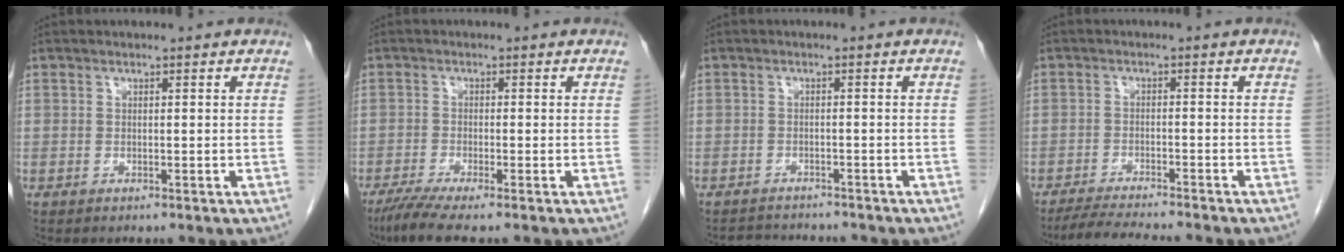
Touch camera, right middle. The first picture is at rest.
{"total": 4.8, "force": [-3.7, -0.2, 3.1], "torque": [-0.062, -0.015, -0.070]}
{"total": 4.8, "force": [-4.6, 1.0, 0.6], "torque": [-0.011, -0.007, -0.069]}
{"total": 7.2, "force": [-6.6, -0.4, 2.9], "torque": [-0.047, -0.019, -0.109]}